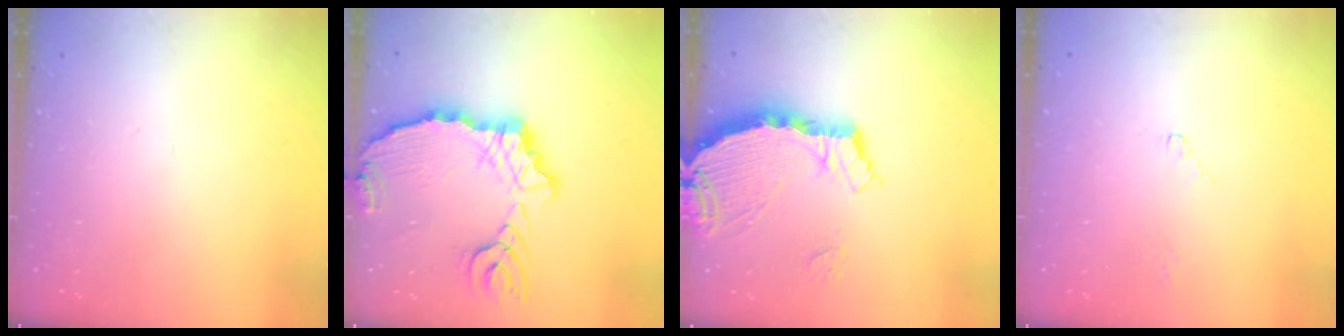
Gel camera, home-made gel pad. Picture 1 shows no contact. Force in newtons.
{"total": 14.4, "press": 14.3, "slide": 2.0}
{"total": 6.4, "press": 6.4, "slide": 0.8}
{"total": 2.0, "press": 2.0, "slide": 0.3}